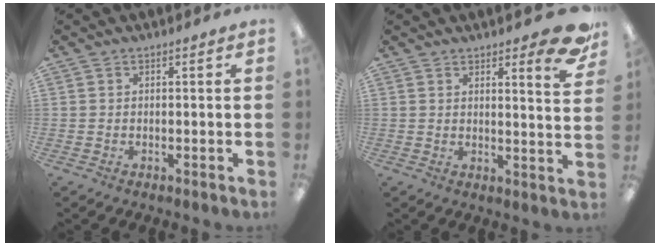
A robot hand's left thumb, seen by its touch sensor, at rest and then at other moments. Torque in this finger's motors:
{"motor_torque": [0.29, 0.38, -0.15, -0.04, 0.05]}